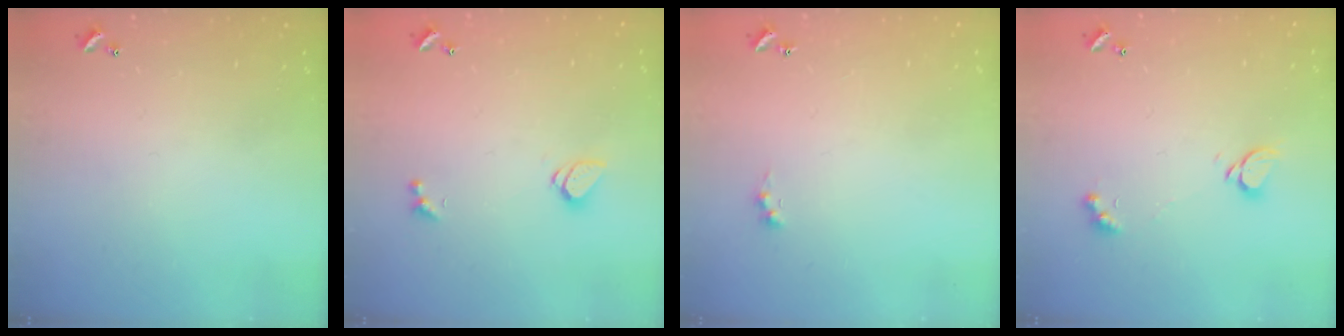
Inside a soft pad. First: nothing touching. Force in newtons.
{"total": 1.3, "press": 1.2, "slide": 0.4}
{"total": 0.8, "press": 0.7, "slide": 0.4}
{"total": 2.1, "press": 2.1, "slide": 0.3}